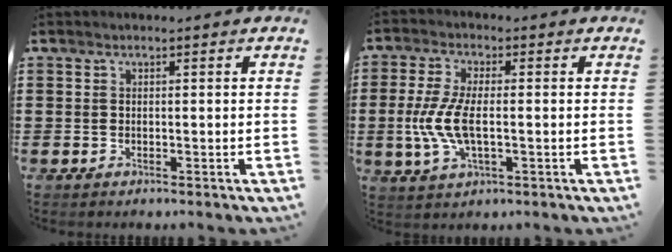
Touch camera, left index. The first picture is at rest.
{"total": 7.1, "force": [-1.0, 3.0, 6.4], "torque": [-0.154, -0.007, -0.026]}